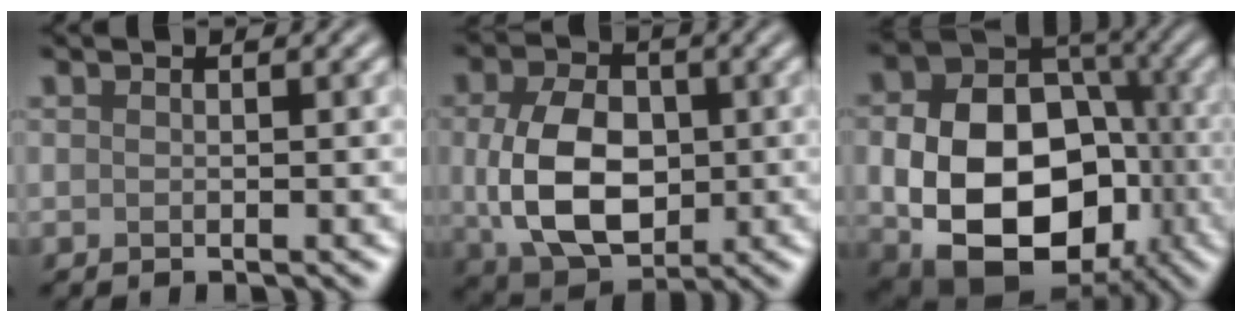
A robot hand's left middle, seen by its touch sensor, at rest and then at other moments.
{"total": 8.7, "force": [-0.2, 6.0, 6.3], "torque": [-0.137, -0.009, 0.002]}
{"total": 14.6, "force": [-2.7, 10.6, 9.6], "torque": [-0.172, -0.034, -0.044]}